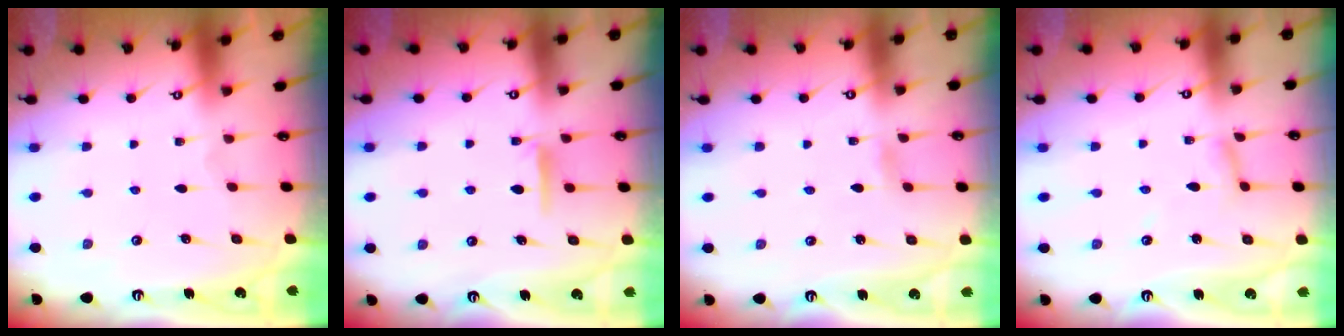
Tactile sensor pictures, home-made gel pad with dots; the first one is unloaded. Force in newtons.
{"total": 5.2, "press": 5.2, "slide": 0.5}
{"total": 1.2, "press": 1.1, "slide": 0.2}
{"total": 3.8, "press": 3.7, "slide": 0.3}